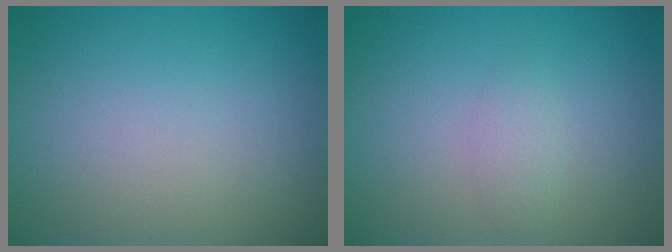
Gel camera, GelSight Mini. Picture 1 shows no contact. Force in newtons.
{"total": 1.2, "press": 1.2, "slide": 0.0}